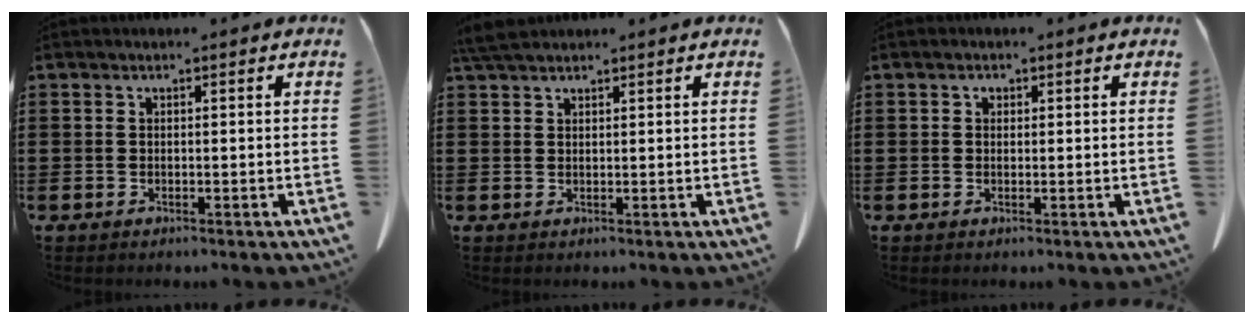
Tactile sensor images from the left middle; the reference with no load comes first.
{"total": 3.1, "force": [2.6, 0.7, 1.6], "torque": [-0.039, 0.002, 0.051]}
{"total": 0.7, "force": [0.3, 0.6, 0.3], "torque": [-0.008, 0.003, 0.005]}